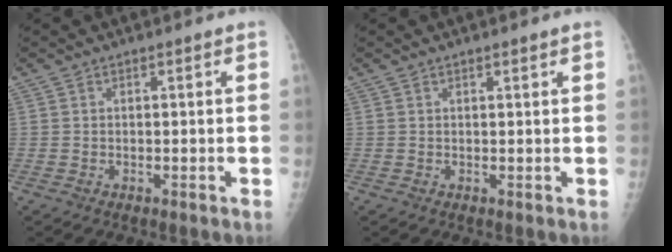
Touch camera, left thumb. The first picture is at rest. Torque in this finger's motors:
{"motor_torque": [-0.16, -0.21, -0.24, -0.27, 0.02]}